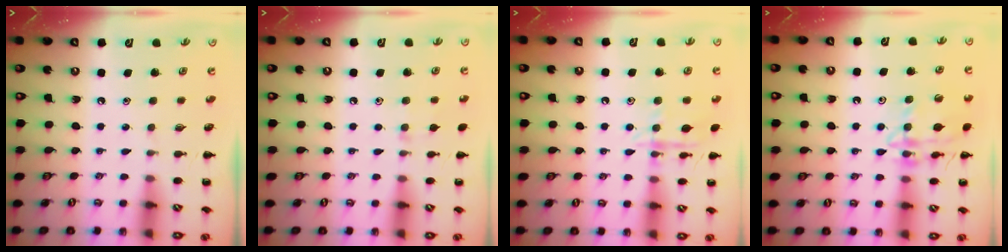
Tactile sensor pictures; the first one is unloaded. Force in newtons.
{"total": 4.9, "press": 4.4, "slide": 2.0}
{"total": 10.6, "press": 10.6, "slide": 0.6}
{"total": 14.8, "press": 14.7, "slide": 1.2}